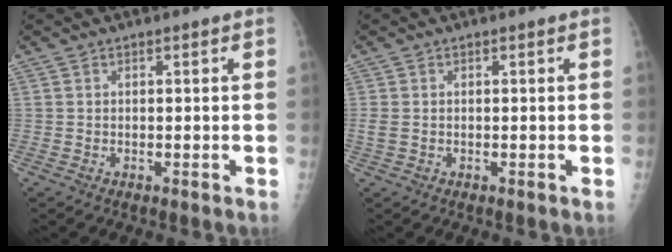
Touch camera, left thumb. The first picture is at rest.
{"total": 1.7, "force": [-0.1, 1.2, 1.2], "torque": [-0.041, 0.000, -0.003]}